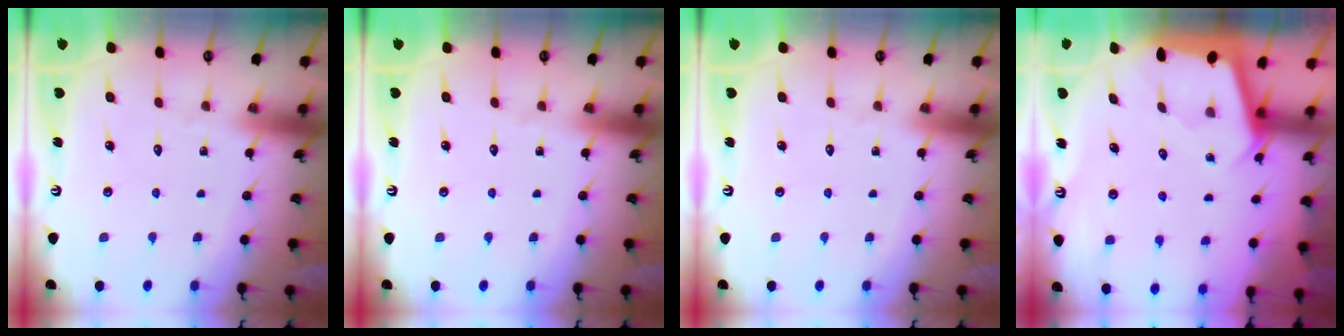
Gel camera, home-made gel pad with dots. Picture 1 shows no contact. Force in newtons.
{"total": 0.0}
{"total": 0.0}
{"total": 2.0, "press": 2.0, "slide": 0.3}